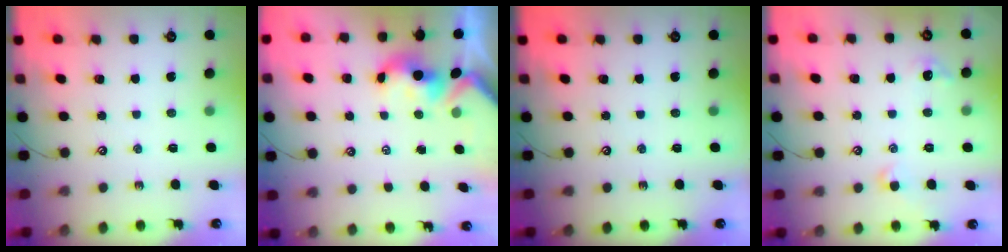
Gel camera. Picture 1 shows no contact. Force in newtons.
{"total": 1.5, "press": 1.3, "slide": 0.7}
{"total": 0.0}
{"total": 2.6, "press": 2.5, "slide": 0.6}